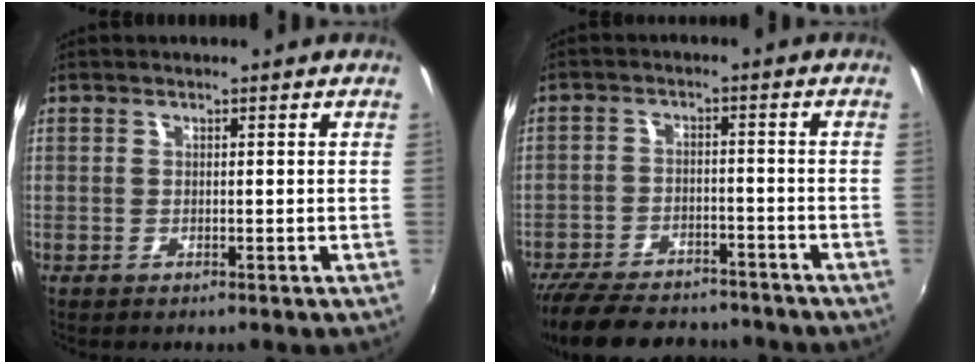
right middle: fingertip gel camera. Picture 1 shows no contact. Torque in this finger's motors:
{"motor_torque": [0.96, -1.18, 0.22, 0.10]}